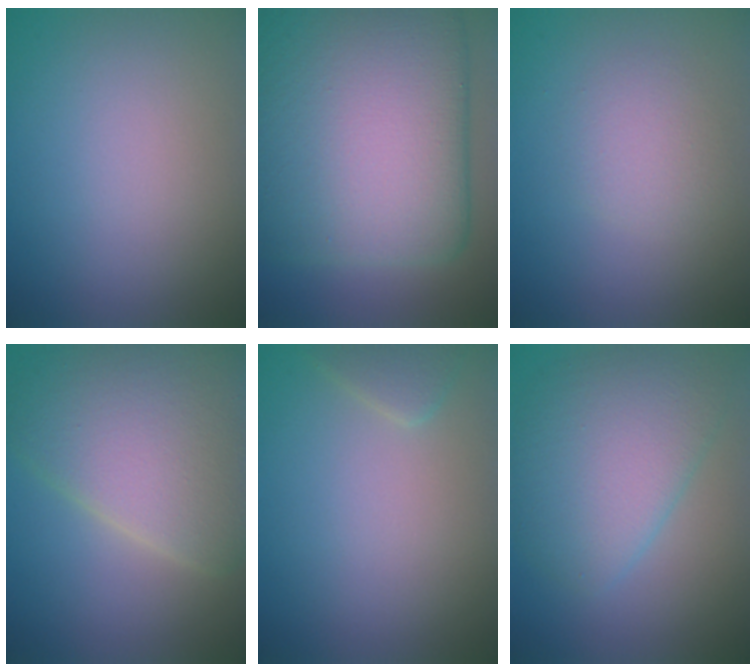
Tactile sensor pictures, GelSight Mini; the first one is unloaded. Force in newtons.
{"total": 17.9, "press": 17.9, "slide": 0.3}
{"total": 2.0, "press": 2.0, "slide": 0.2}
{"total": 9.0, "press": 9.0, "slide": 0.4}
{"total": 1.4, "press": 1.4, "slide": 0.1}
{"total": 6.1, "press": 6.1, "slide": 0.1}